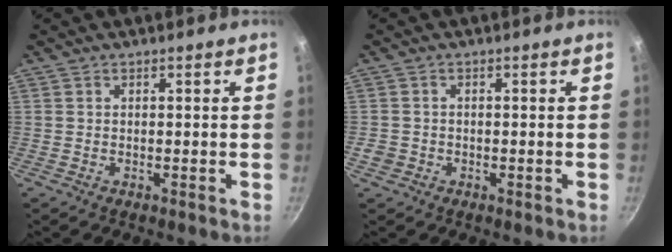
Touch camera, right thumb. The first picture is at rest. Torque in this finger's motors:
{"motor_torque": [0.17, 0.00, 0.20, -0.58, 0.01]}